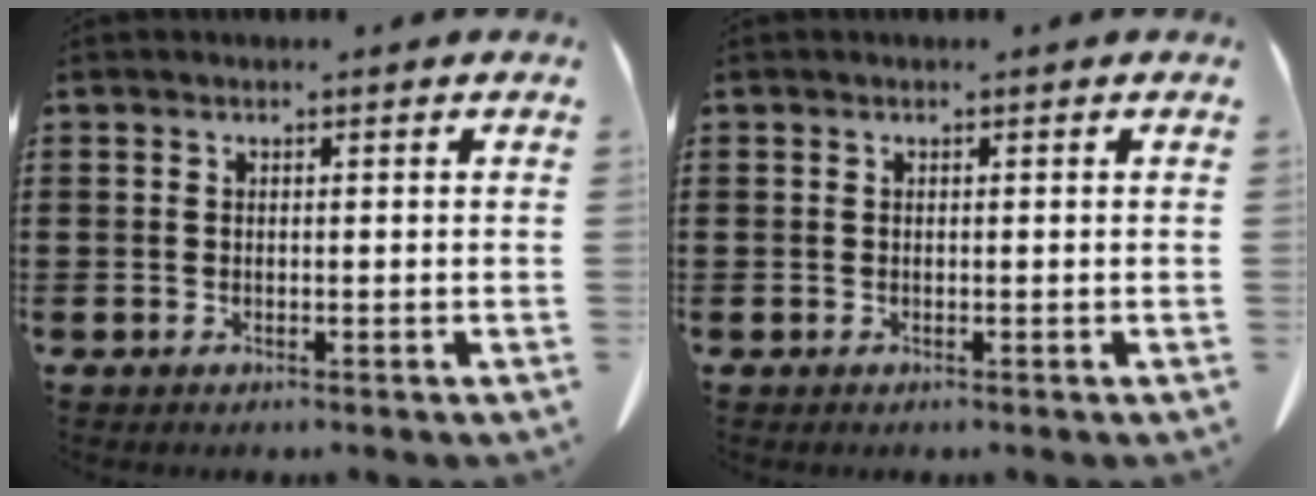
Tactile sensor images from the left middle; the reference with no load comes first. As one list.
[{"total": 0.0}]